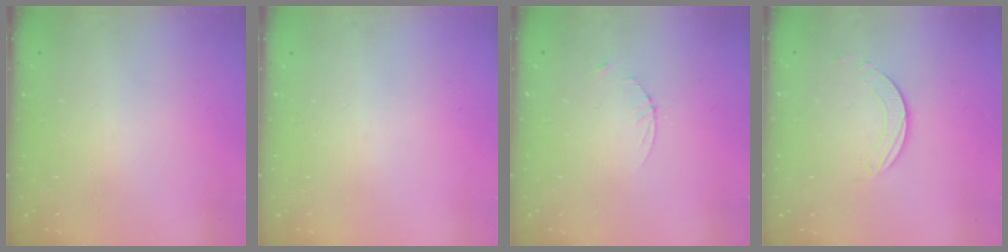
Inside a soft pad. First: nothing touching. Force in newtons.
{"total": 0.0}
{"total": 2.3, "press": 2.3, "slide": 0.3}
{"total": 2.5, "press": 2.5, "slide": 0.2}